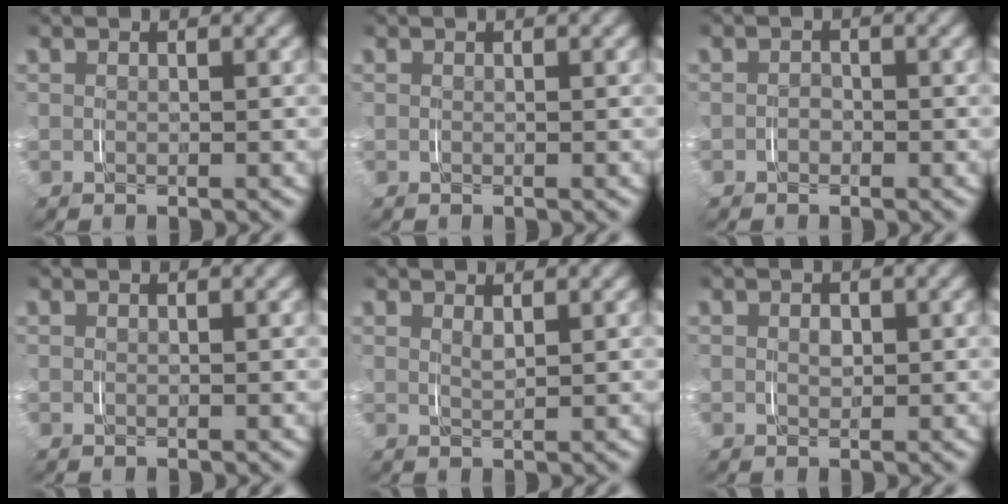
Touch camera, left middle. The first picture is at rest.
{"total": 0.0}
{"total": 1.1, "force": [-0.6, 0.9, 0.2], "torque": [-0.007, -0.003, -0.014]}
{"total": 0.0}
{"total": 1.0, "force": [0.9, -0.1, 0.5], "torque": [-0.013, -0.011, 0.021]}
{"total": 0.8, "force": [0.0, 0.6, 0.4], "torque": [-0.012, -0.009, 0.004]}